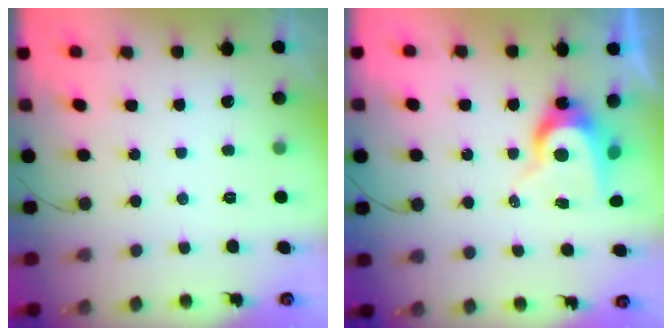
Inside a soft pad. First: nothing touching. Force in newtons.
{"total": 8.2, "press": 8.2, "slide": 0.6}